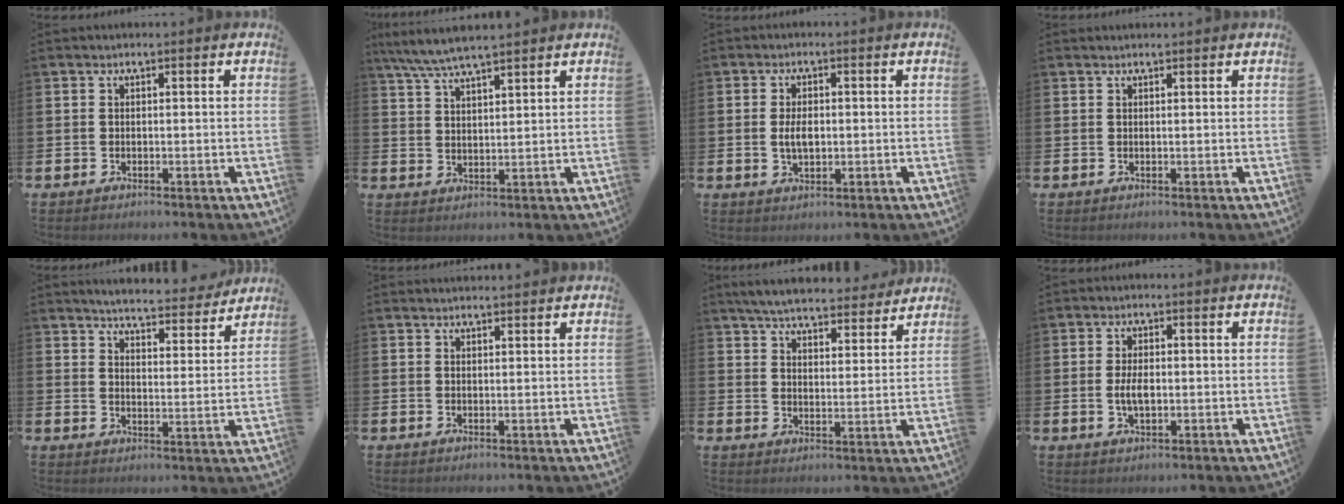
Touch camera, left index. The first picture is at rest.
{"total": 5.9, "force": [5.4, 0.4, 2.2], "torque": [-0.064, -0.016, 0.099]}
{"total": 3.5, "force": [0.1, 1.9, 2.9], "torque": [-0.049, 0.003, -0.002]}
{"total": 0.6, "force": [0.6, 0.0, 0.0], "torque": [0.010, -0.004, 0.009]}
{"total": 5.1, "force": [5.0, 0.4, 0.7], "torque": [-0.024, -0.041, 0.083]}
{"total": 1.4, "force": [1.4, 0.2, 0.0], "torque": [0.009, -0.006, 0.024]}
{"total": 5.9, "force": [5.8, 0.9, 1.2], "torque": [-0.043, -0.034, 0.101]}
{"total": 3.6, "force": [-0.3, 1.7, 3.1], "torque": [-0.066, 0.002, -0.008]}